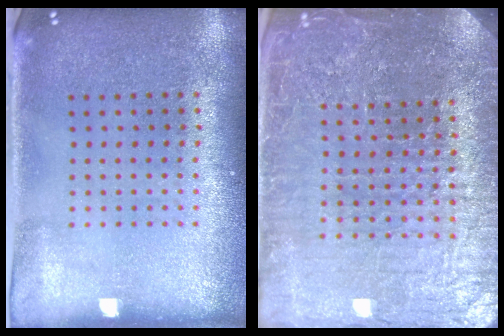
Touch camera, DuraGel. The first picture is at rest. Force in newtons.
{"total": 5.4, "press": 4.9, "slide": 2.3}